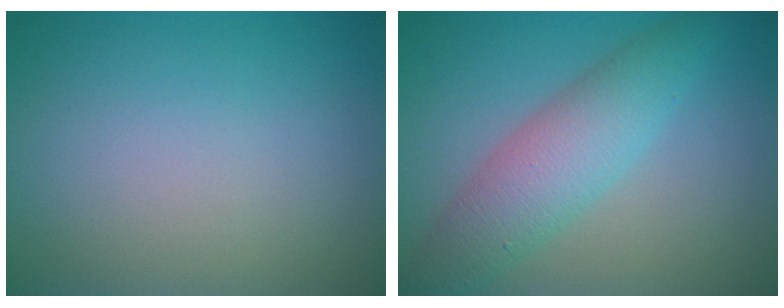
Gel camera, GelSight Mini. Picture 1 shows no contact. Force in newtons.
{"total": 5.2, "press": 5.2, "slide": 0.0}